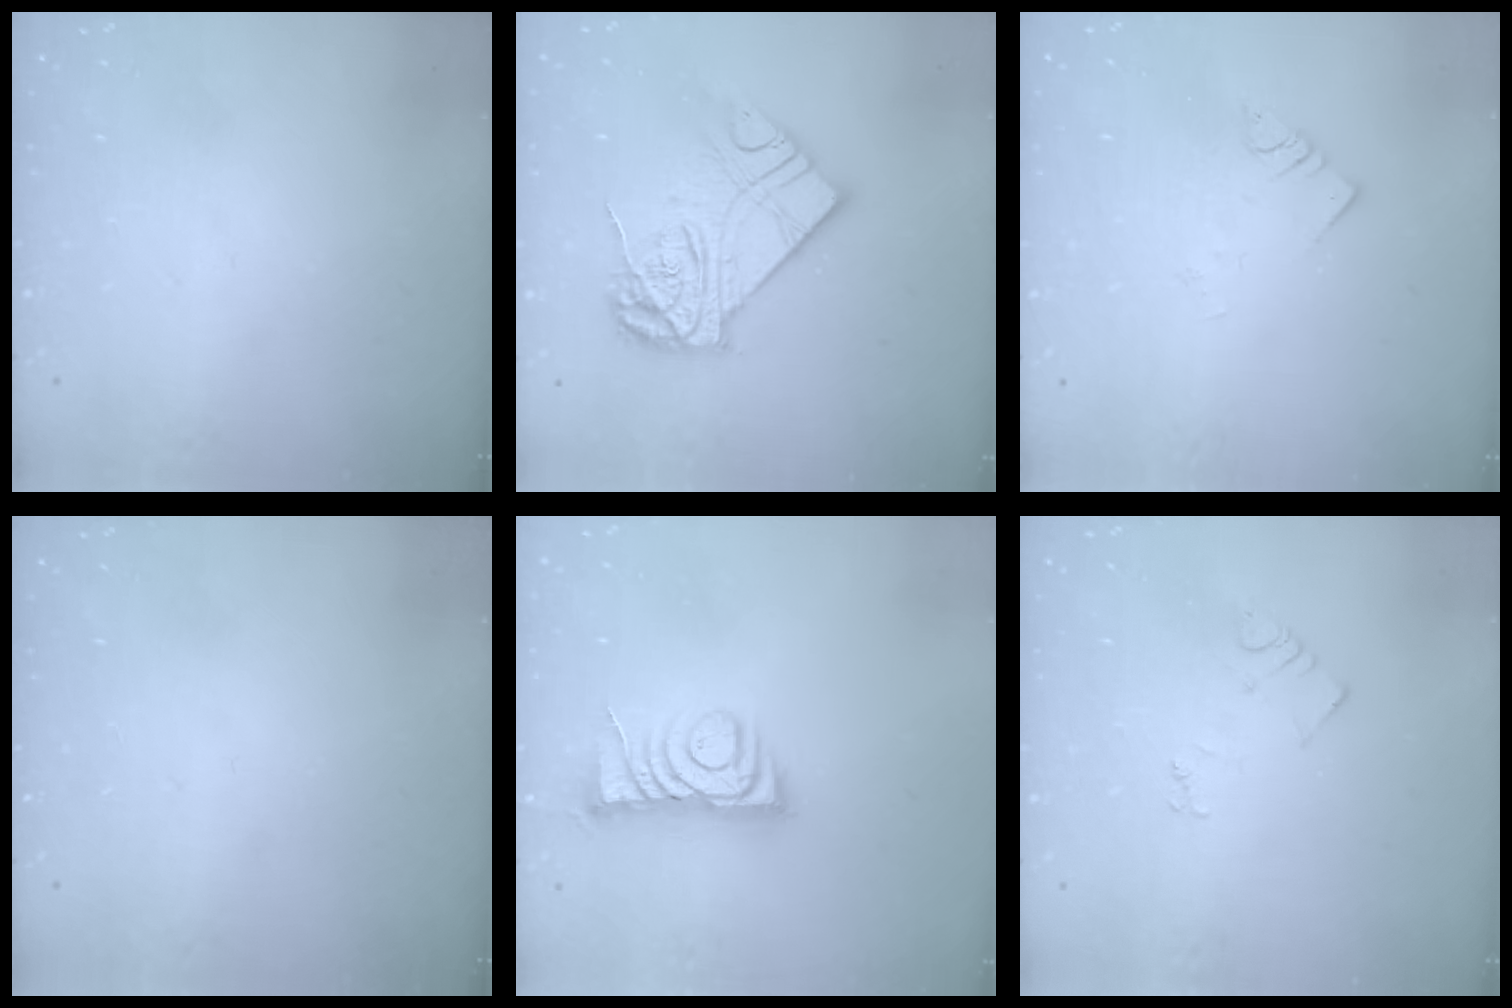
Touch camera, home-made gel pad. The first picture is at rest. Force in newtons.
{"total": 14.7, "press": 14.7, "slide": 1.3}
{"total": 2.9, "press": 2.8, "slide": 0.6}
{"total": 0.0}
{"total": 7.2, "press": 7.2, "slide": 0.3}
{"total": 3.6, "press": 3.5, "slide": 0.5}